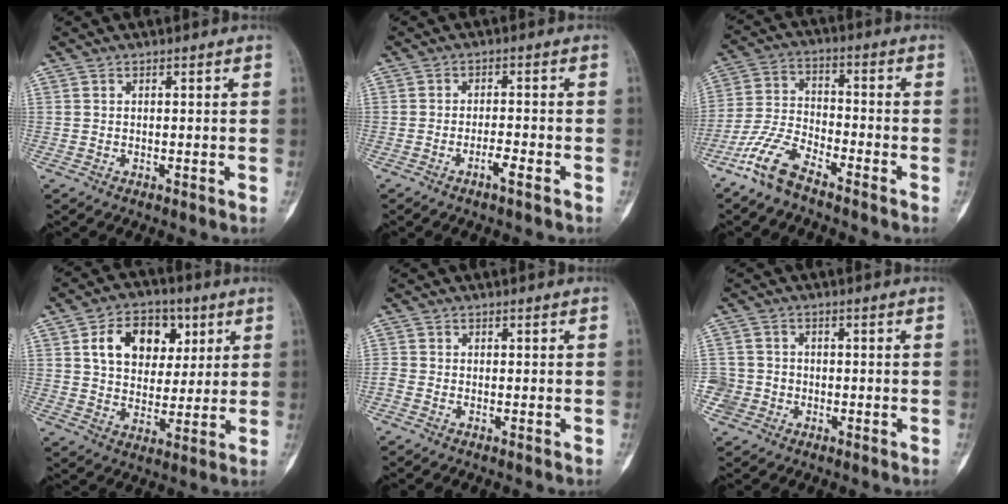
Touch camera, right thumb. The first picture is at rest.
{"total": 2.8, "force": [-1.7, 0.5, 2.2], "torque": [-0.043, 0.010, -0.033]}
{"total": 9.1, "force": [-6.8, 3.1, 5.2], "torque": [-0.124, 0.039, -0.143]}
{"total": 13.6, "force": [4.7, 9.7, 8.4], "torque": [-0.093, -0.006, 0.077]}
{"total": 1.0, "force": [-0.6, 0.6, 0.6], "torque": [-0.018, -0.002, -0.017]}
{"total": 4.2, "force": [-1.3, 4.0, 0.2], "torque": [0.018, 0.016, -0.027]}